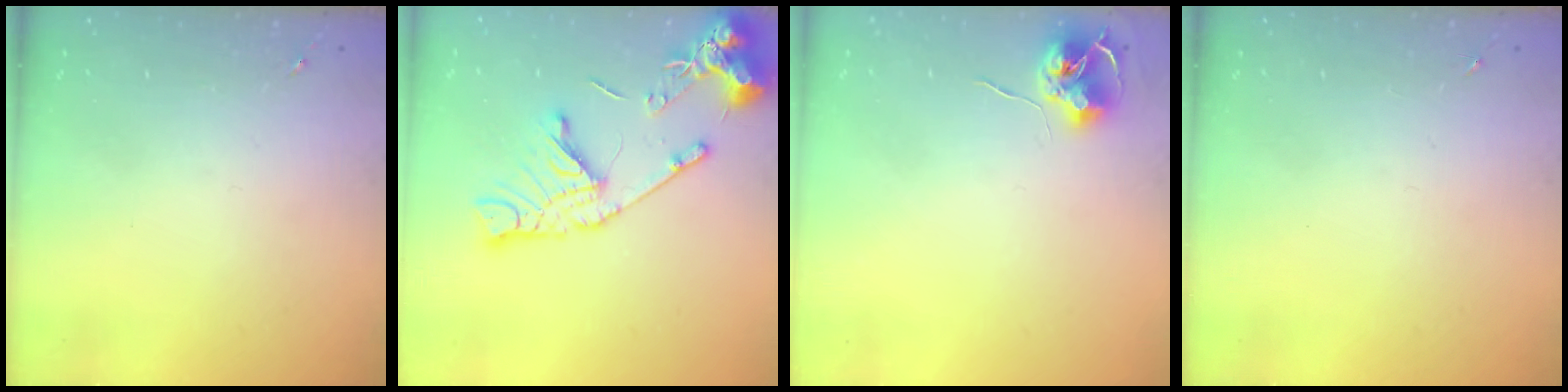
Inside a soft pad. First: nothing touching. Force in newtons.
{"total": 16.8, "press": 16.6, "slide": 1.9}
{"total": 7.9, "press": 7.9, "slide": 0.4}
{"total": 0.0}